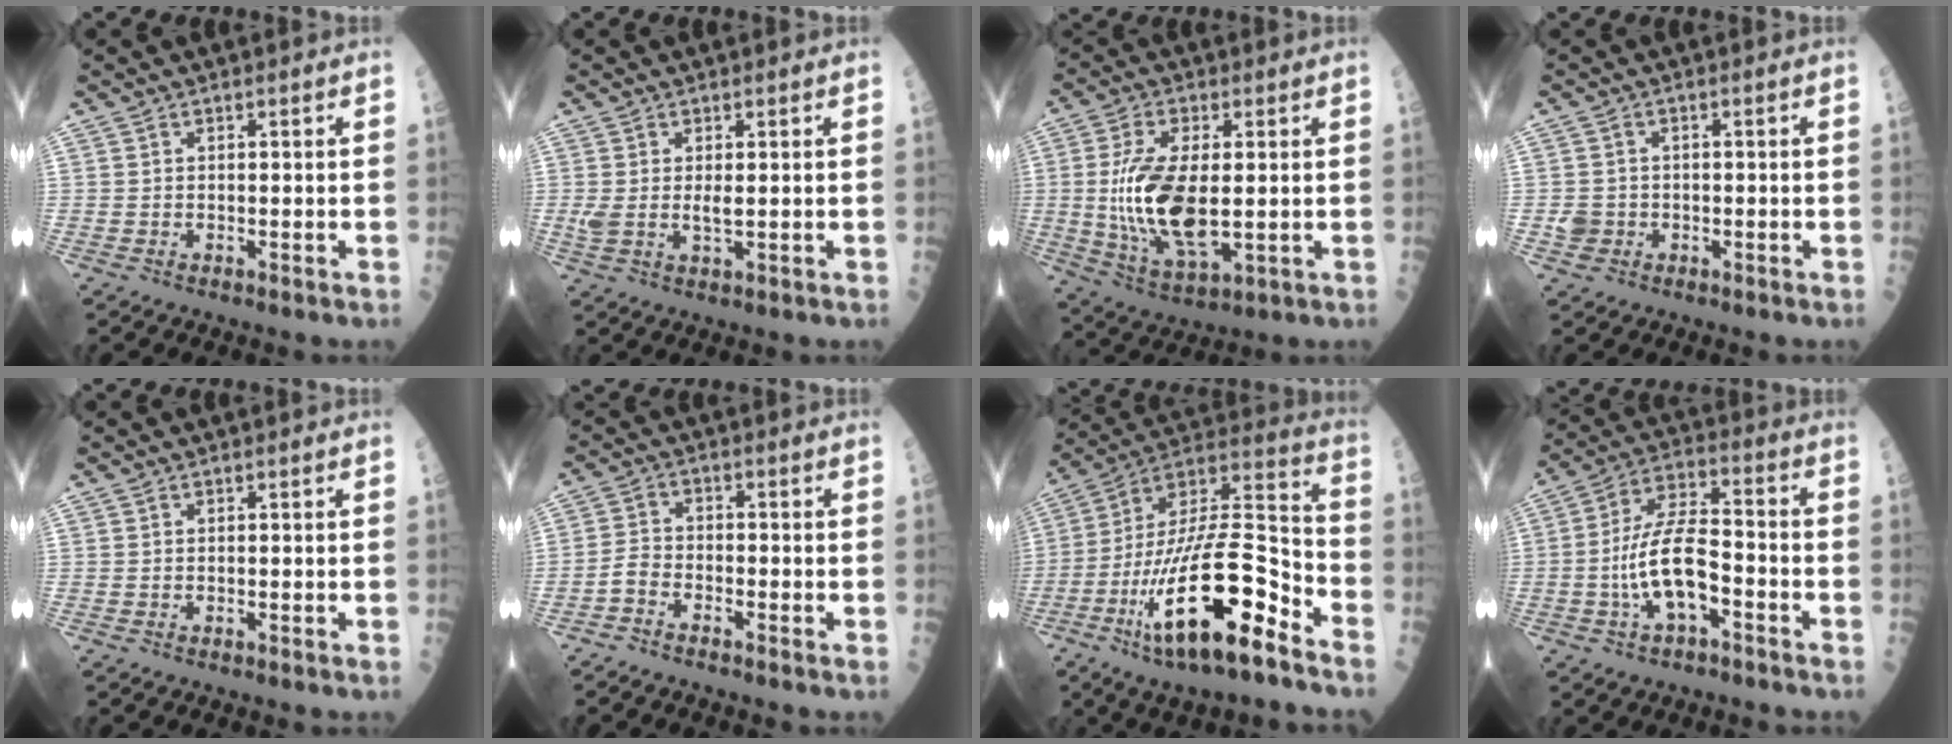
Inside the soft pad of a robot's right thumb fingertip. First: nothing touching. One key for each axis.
{"total": 3.7, "fx": 0.4, "fy": 1.4, "fz": 3.4, "tx": -0.074, "ty": -0.004, "tz": 0.013}
{"total": 15.3, "fx": -0.1, "fy": 6.4, "fz": 13.9, "tx": -0.281, "ty": -0.020, "tz": 0.008}
{"total": 2.5, "fx": -0.6, "fy": 2.3, "fz": 0.8, "tx": -0.001, "ty": 0.007, "tz": -0.010}
{"total": 0.0}
{"total": 3.0, "fx": -2.2, "fy": 0.9, "fz": 1.7, "tx": -0.045, "ty": 0.022, "tz": -0.047}
{"total": 24.7, "fx": -11.5, "fy": 6.4, "fz": 20.9, "tx": -0.410, "ty": 0.050, "tz": -0.199}
{"total": 12.0, "fx": -3.5, "fy": 4.8, "fz": 10.4, "tx": -0.201, "ty": 0.043, "tz": -0.064}